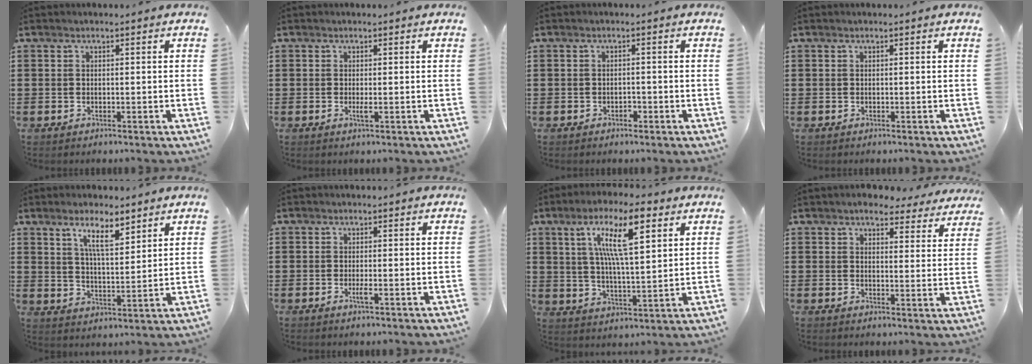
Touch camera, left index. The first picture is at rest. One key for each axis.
{"total": 1.1, "fx": -0.1, "fy": 0.0, "fz": 1.1, "tx": -0.029, "ty": -0.008, "tz": -0.003}
{"total": 0.9, "fx": -0.6, "fy": 0.5, "fz": 0.4, "tx": -0.013, "ty": -0.001, "tz": -0.013}
{"total": 0.0}
{"total": 6.9, "fx": 4.8, "fy": 1.7, "fz": 4.5, "tx": -0.087, "ty": -0.013, "tz": 0.081}
{"total": 1.4, "fx": -0.4, "fy": 0.0, "fz": 1.3, "tx": -0.031, "ty": -0.007, "tz": -0.008}
{"total": 12.1, "fx": 5.9, "fy": 3.3, "fz": 10.0, "tx": -0.191, "ty": -0.003, "tz": 0.098}
{"total": 4.7, "fx": 4.5, "fy": 0.9, "fz": 1.2, "tx": -0.030, "ty": -0.015, "tz": 0.080}